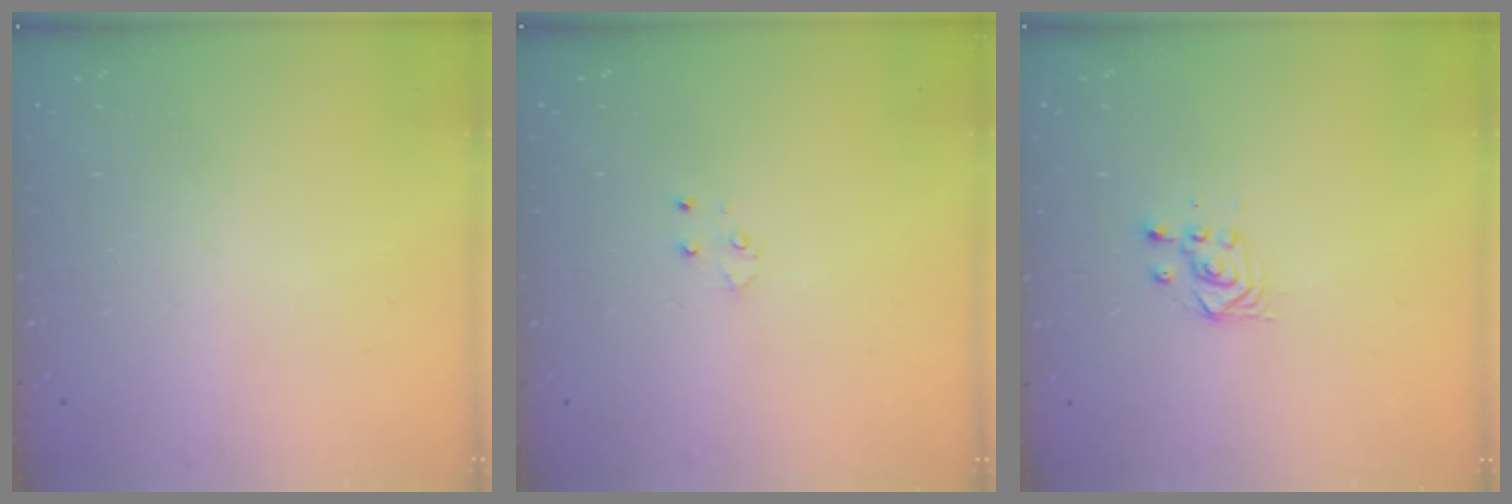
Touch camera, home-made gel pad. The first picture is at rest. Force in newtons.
{"total": 3.1, "press": 3.1, "slide": 0.6}
{"total": 3.3, "press": 3.3, "slide": 0.3}